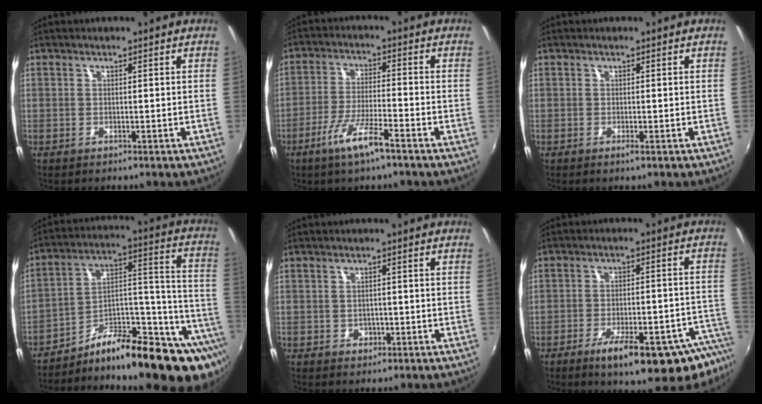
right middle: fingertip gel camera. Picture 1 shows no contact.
{"total": 8.2, "force": [-5.2, 0.7, 6.4], "torque": [-0.131, -0.010, -0.096]}
{"total": 1.2, "force": [-0.8, 0.2, 1.0], "torque": [-0.016, -0.002, -0.011]}
{"total": 23.7, "force": [-16.4, 6.3, 15.9], "torque": [-0.158, 0.022, -0.251]}
{"total": 2.1, "force": [-0.7, 1.8, 0.7], "torque": [-0.013, -0.001, -0.007]}
{"total": 20.2, "force": [-14.2, 4.4, 13.6], "torque": [-0.168, -0.026, -0.191]}